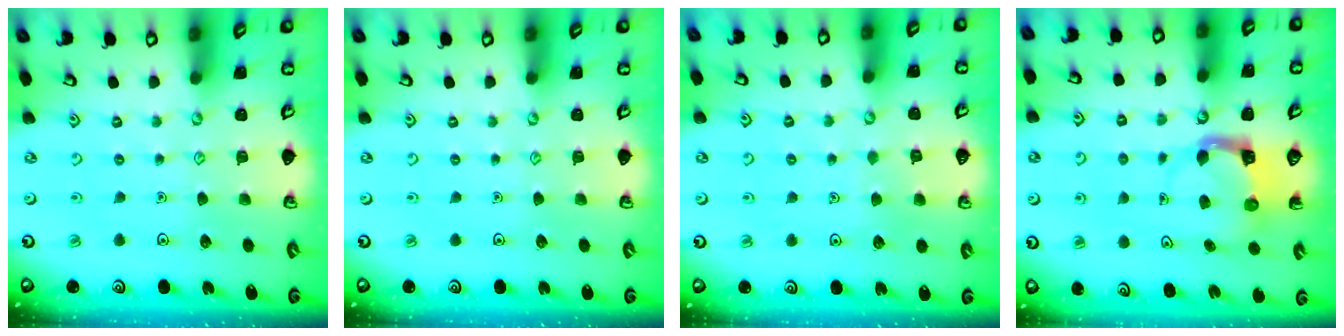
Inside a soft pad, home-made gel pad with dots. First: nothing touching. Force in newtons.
{"total": 0.0}
{"total": 2.6, "press": 2.6, "slide": 0.3}
{"total": 4.0, "press": 3.9, "slide": 0.4}